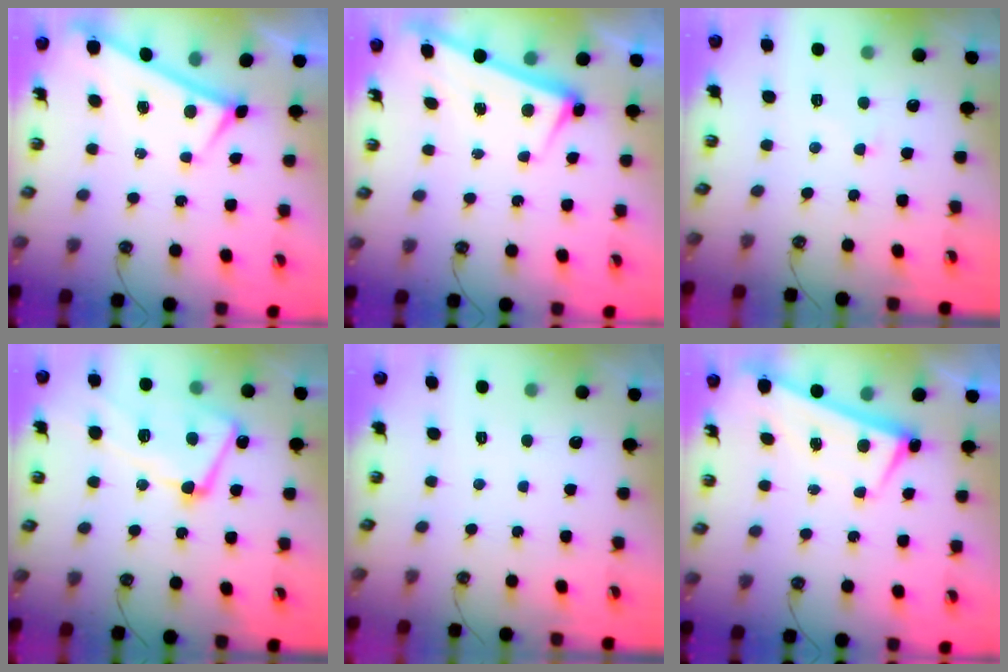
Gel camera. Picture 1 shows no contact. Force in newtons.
{"total": 2.7, "press": 2.7, "slide": 0.6}
{"total": 5.0, "press": 4.9, "slide": 0.9}
{"total": 9.5, "press": 9.3, "slide": 1.7}
{"total": 0.0}
{"total": 1.3, "press": 1.0, "slide": 0.8}